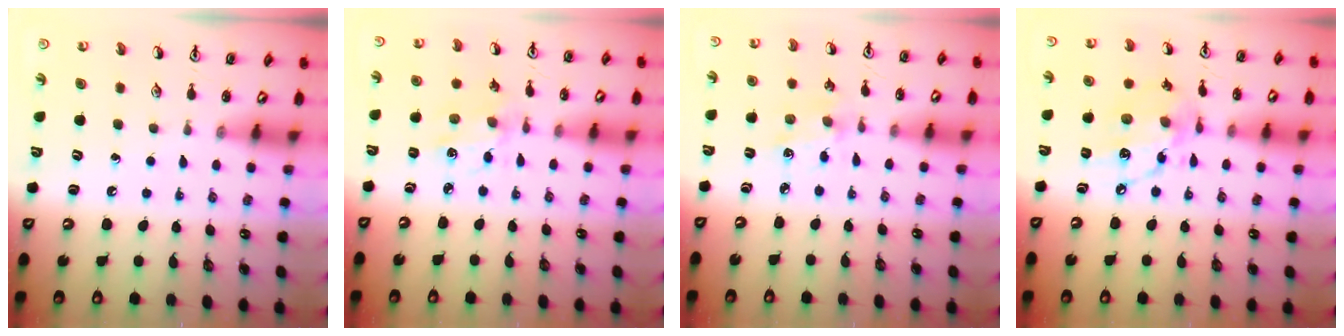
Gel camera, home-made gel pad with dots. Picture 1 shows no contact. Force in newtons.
{"total": 2.1, "press": 2.0, "slide": 0.6}
{"total": 2.7, "press": 2.7, "slide": 0.4}
{"total": 13.5, "press": 13.4, "slide": 1.0}